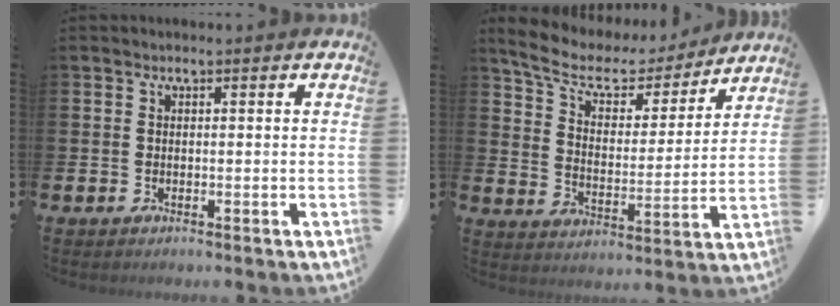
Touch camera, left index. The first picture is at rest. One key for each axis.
{"total": 7.5, "fx": 6.4, "fy": 3.0, "fz": 2.6, "tx": -0.082, "ty": -0.041, "tz": 0.107}